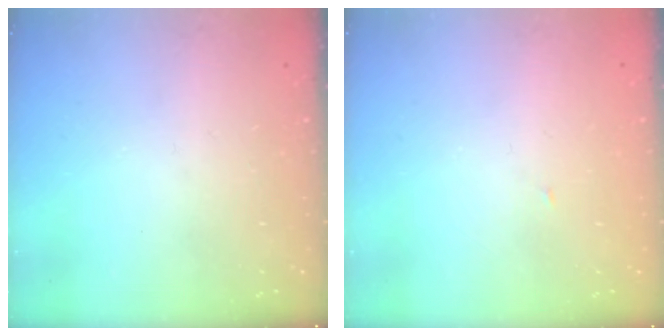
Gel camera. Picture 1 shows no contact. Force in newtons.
{"total": 1.4, "press": 1.4, "slide": 0.0}